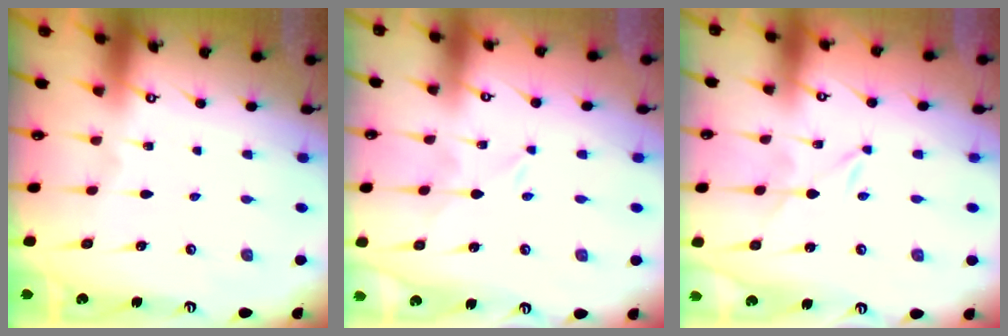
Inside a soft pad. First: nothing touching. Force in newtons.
{"total": 1.6, "press": 1.5, "slide": 0.2}
{"total": 1.1, "press": 1.1, "slide": 0.1}